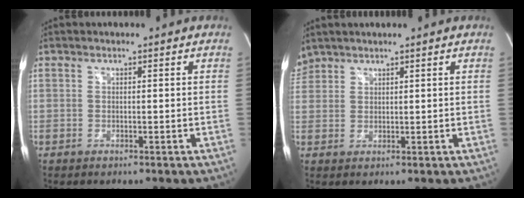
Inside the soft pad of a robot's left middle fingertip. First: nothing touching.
{"total": 3.0, "force": [2.8, 1.1, 0.1], "torque": [-0.009, 0.019, 0.059]}